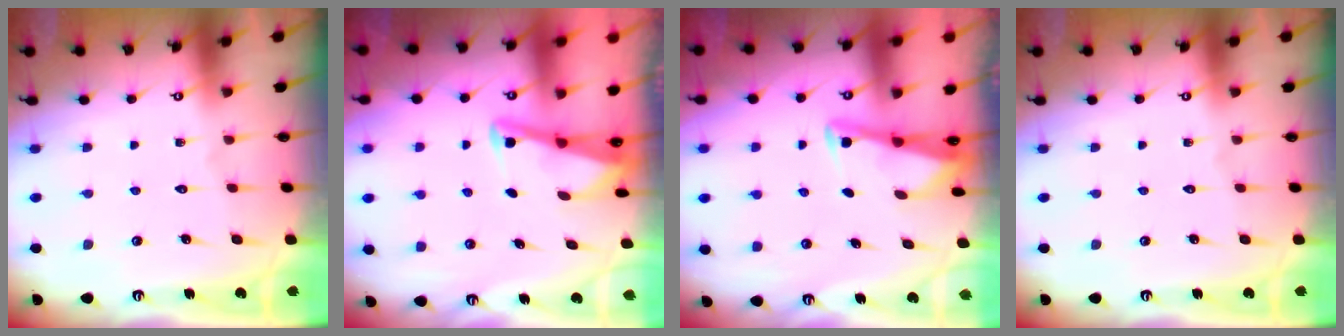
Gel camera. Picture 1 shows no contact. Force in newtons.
{"total": 2.8, "press": 2.8, "slide": 0.4}
{"total": 2.8, "press": 2.8, "slide": 0.3}
{"total": 0.0}